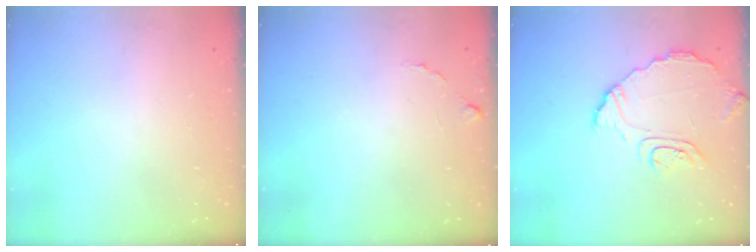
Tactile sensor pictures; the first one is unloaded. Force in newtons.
{"total": 5.2, "press": 5.2, "slide": 0.4}
{"total": 9.6, "press": 9.5, "slide": 1.1}